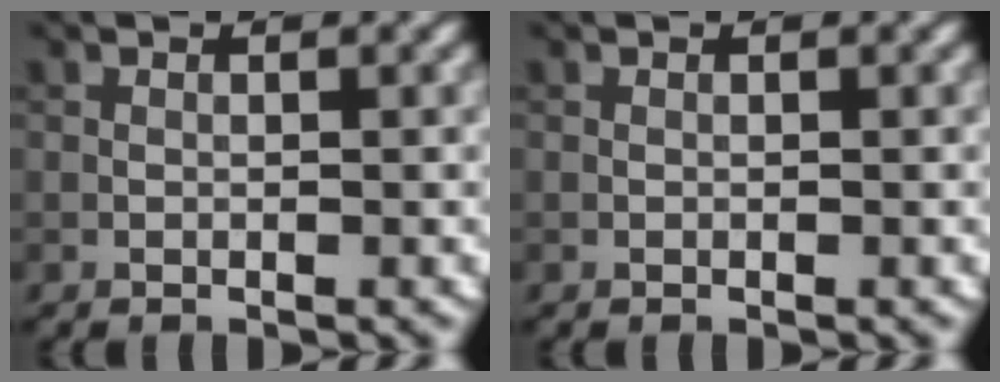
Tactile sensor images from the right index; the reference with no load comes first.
{"total": 0.0}